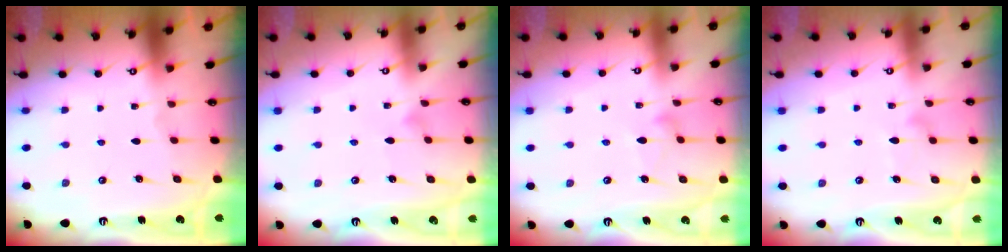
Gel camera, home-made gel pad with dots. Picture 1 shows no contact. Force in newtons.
{"total": 3.4, "press": 3.4, "slide": 0.2}
{"total": 9.4, "press": 9.4, "slide": 0.4}
{"total": 7.4, "press": 7.4, "slide": 0.4}